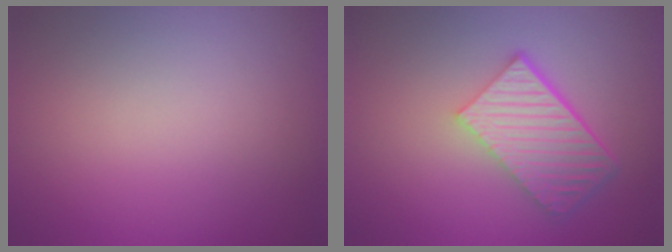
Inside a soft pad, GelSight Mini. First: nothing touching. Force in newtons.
{"total": 6.0, "press": 4.2, "slide": 4.2}